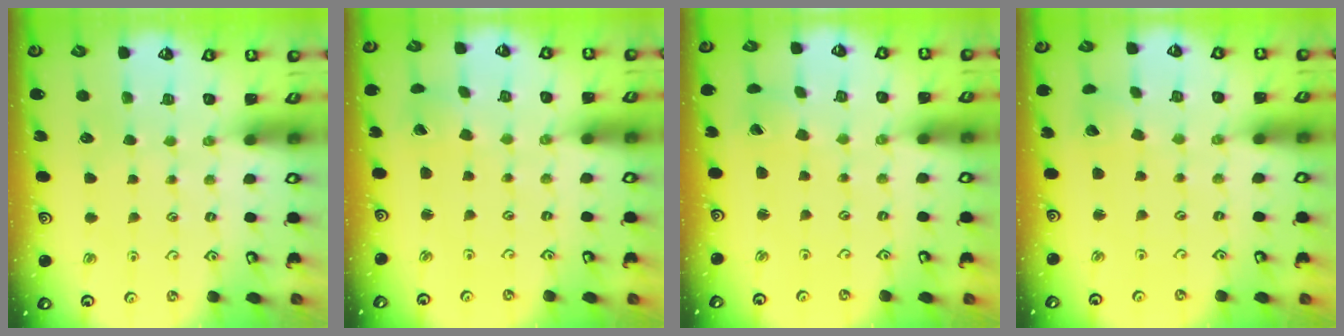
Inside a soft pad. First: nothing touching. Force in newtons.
{"total": 0.8, "press": 0.8, "slide": 0.1}
{"total": 0.0}
{"total": 2.4, "press": 2.4, "slide": 0.3}